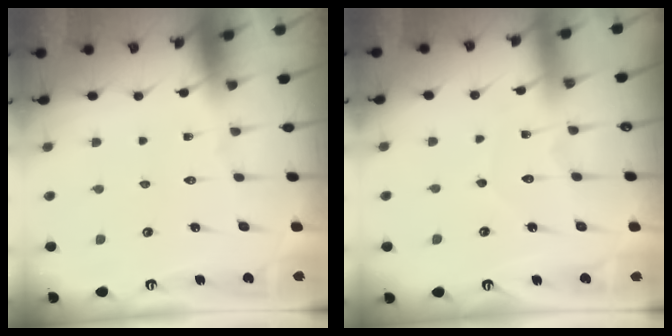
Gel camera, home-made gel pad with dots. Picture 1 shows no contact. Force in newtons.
{"total": 3.8, "press": 3.7, "slide": 0.4}